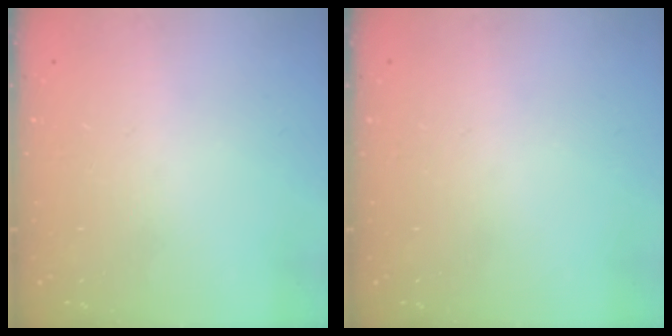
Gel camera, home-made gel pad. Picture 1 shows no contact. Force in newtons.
{"total": 0.0}